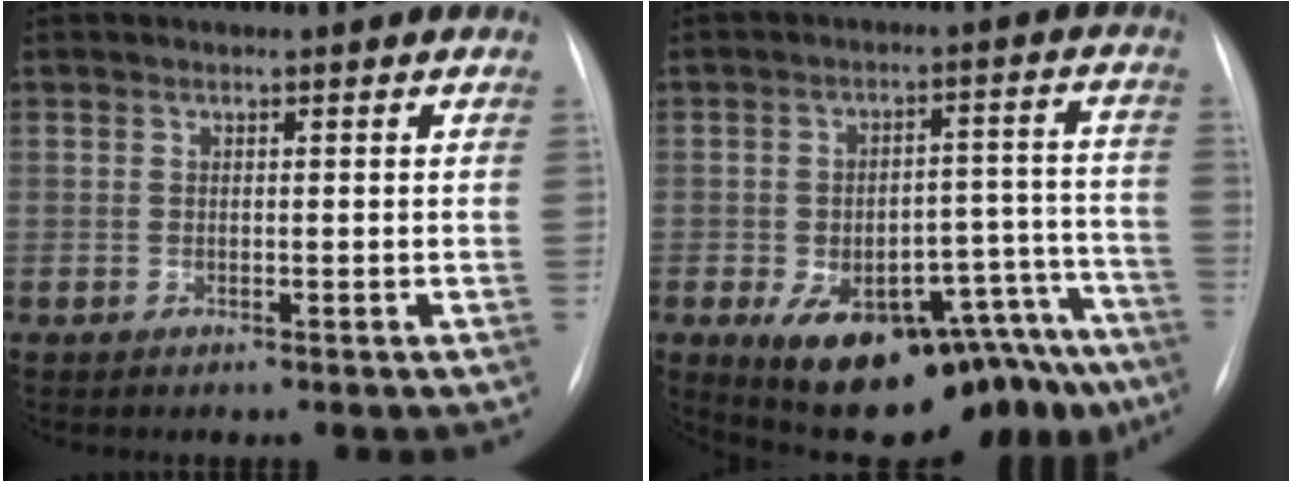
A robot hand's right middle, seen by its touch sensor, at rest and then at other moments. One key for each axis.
{"total": 21.2, "fx": -13.8, "fy": 9.3, "fz": 13.1, "tx": -0.112, "ty": 0.044, "tz": -0.178}